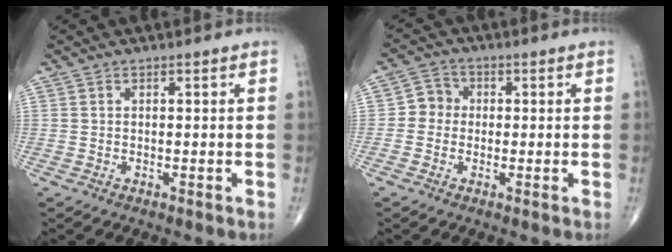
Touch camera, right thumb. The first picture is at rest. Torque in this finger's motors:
{"motor_torque": [-0.22, 0.15, 0.00, -0.05, 0.01]}